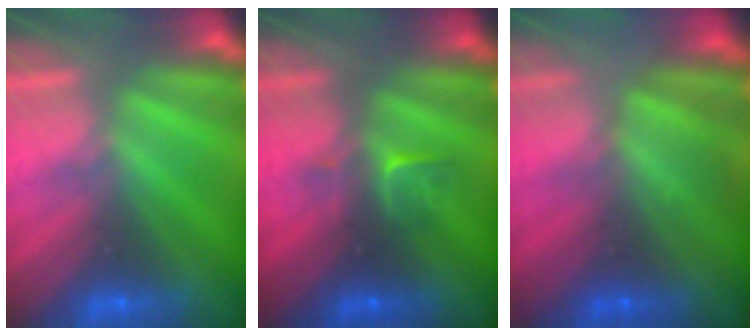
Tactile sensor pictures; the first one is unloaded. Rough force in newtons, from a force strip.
{"total": 2.8}
{"total": 1.7}